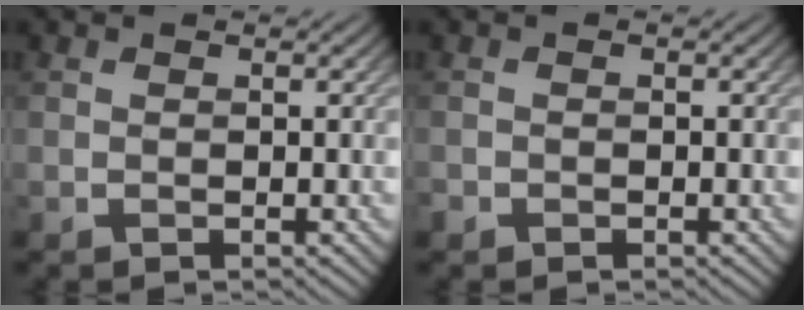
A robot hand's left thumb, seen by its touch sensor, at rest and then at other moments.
{"total": 0.8, "force": [-0.6, 0.5, 0.1], "torque": [-0.002, -0.004, -0.014]}